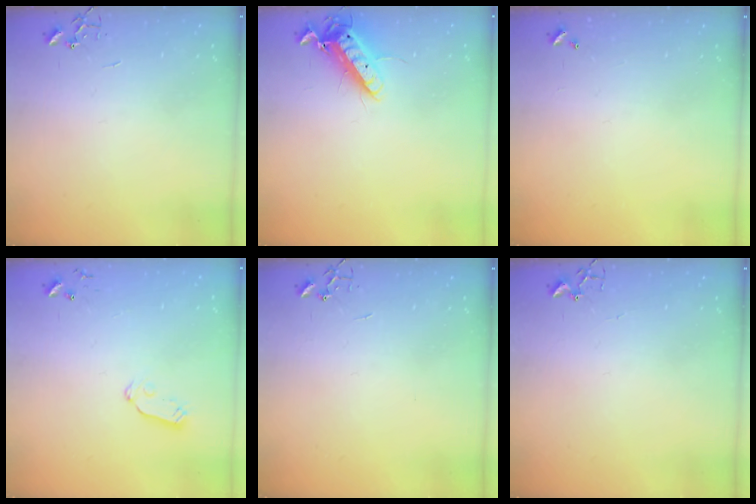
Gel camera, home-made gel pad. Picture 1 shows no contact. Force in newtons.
{"total": 12.2, "press": 12.1, "slide": 1.7}
{"total": 0.0}
{"total": 6.0, "press": 6.0, "slide": 0.5}
{"total": 0.0}
{"total": 1.8, "press": 1.8, "slide": 0.2}